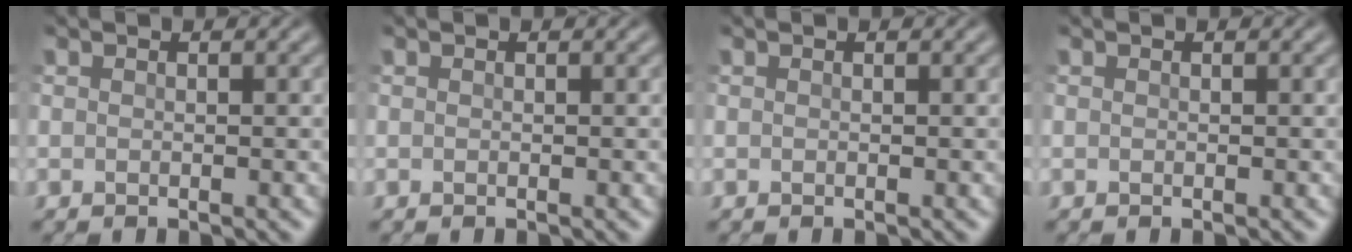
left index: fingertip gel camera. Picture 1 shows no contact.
{"total": 0.0}
{"total": 0.0}
{"total": 0.0}